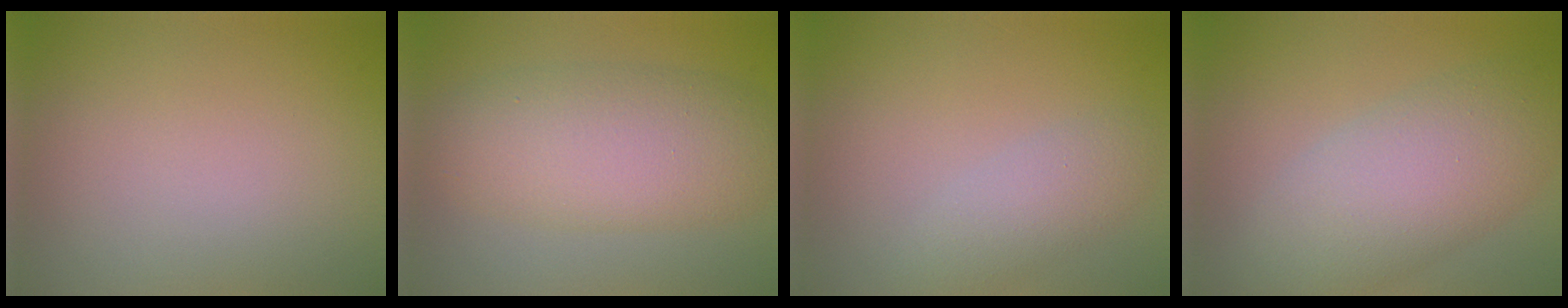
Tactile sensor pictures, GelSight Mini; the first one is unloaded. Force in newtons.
{"total": 7.2, "press": 7.2, "slide": 0.2}
{"total": 2.8, "press": 2.8, "slide": 0.2}
{"total": 7.5, "press": 7.5, "slide": 0.2}